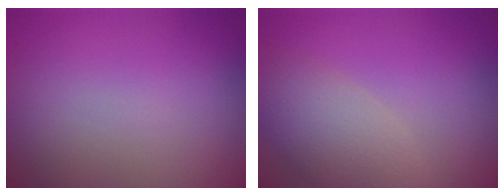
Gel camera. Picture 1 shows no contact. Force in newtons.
{"total": 4.7, "press": 4.7, "slide": 0.4}